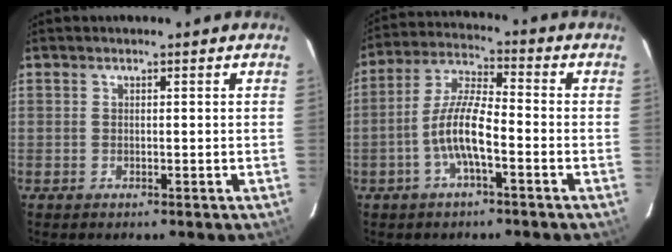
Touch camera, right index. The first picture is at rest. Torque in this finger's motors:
{"motor_torque": [1.64, -0.49, 0.84, 0.21]}